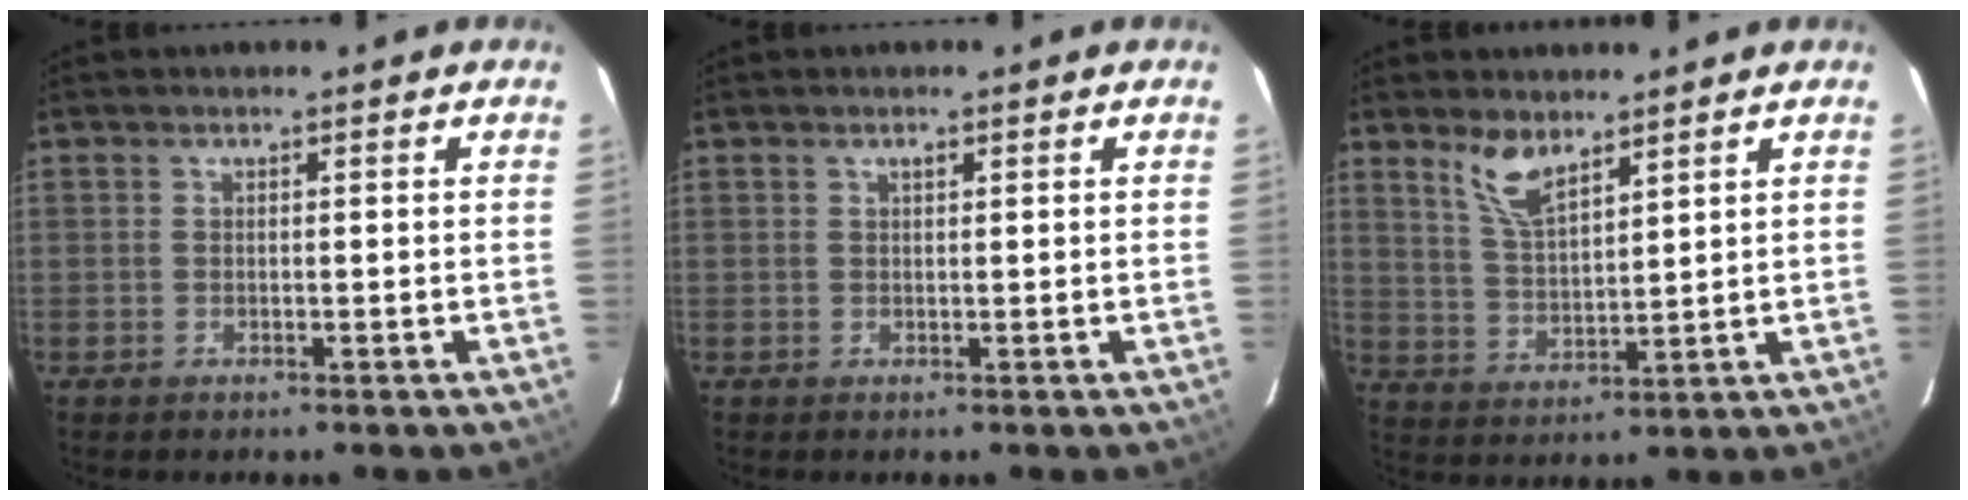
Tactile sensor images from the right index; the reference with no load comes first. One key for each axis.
{"total": 0.6, "fx": 0.4, "fy": 0.2, "fz": 0.3, "tx": -0.004, "ty": 0.002, "tz": 0.008}
{"total": 6.8, "fx": 5.0, "fy": 2.1, "fz": 4.0, "tx": -0.078, "ty": -0.001, "tz": 0.105}